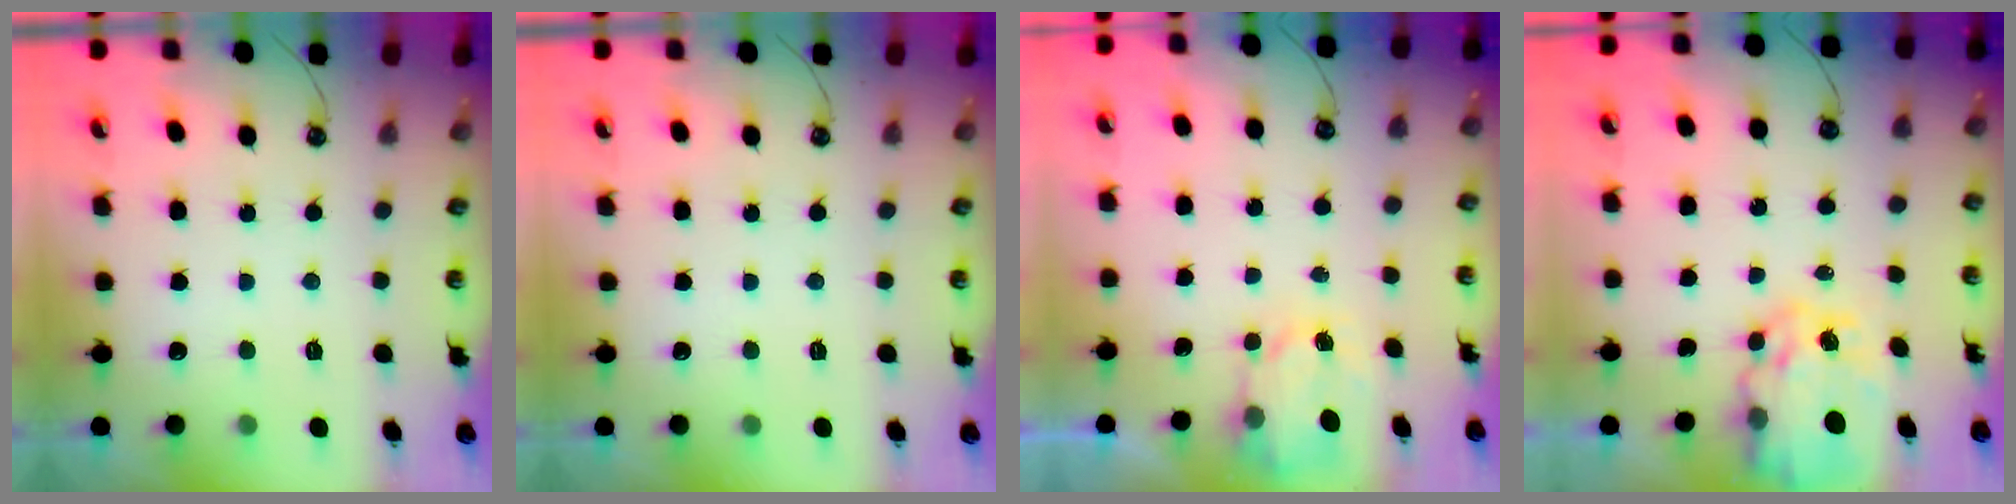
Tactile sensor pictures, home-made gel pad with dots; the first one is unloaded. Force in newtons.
{"total": 0.0}
{"total": 2.7, "press": 2.6, "slide": 0.4}
{"total": 11.4, "press": 11.4, "slide": 0.9}